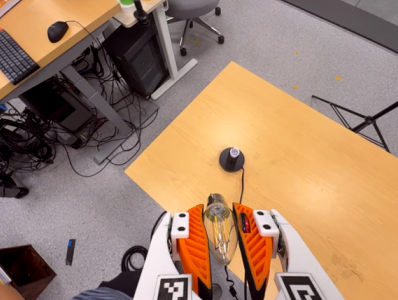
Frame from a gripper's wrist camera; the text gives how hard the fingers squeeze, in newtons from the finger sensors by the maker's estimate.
{"total": 20.6, "left": 21.7, "right": 19.5}